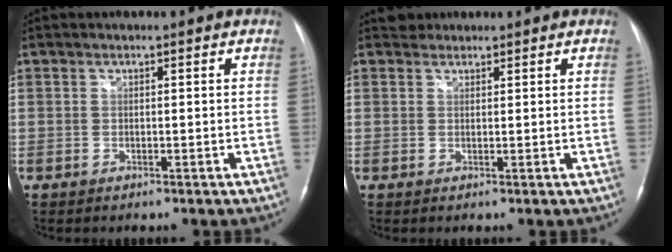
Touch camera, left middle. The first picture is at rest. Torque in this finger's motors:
{"motor_torque": [0.00, 0.02, -0.05, 0.00]}